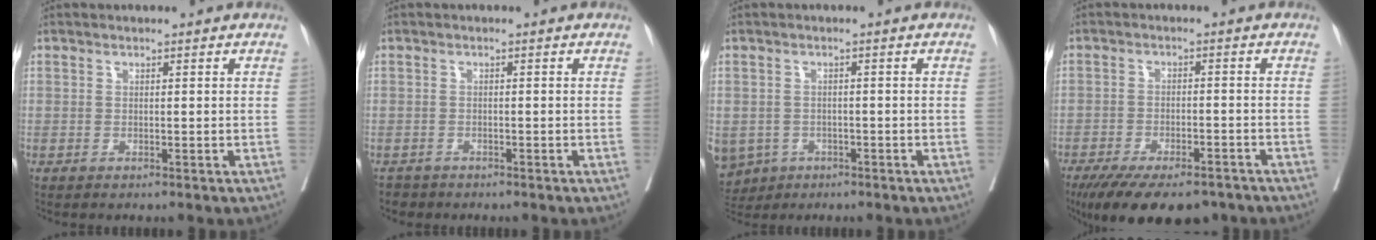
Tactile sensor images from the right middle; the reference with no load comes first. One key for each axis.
{"total": 2.2, "fx": -2.0, "fy": 1.0, "fz": 0.0, "tx": -0.007, "ty": -0.003, "tz": -0.034}
{"total": 10.5, "fx": -5.0, "fy": 8.6, "fz": 3.3, "tx": -0.111, "ty": -0.007, "tz": -0.067}
{"total": 15.9, "fx": -12.2, "fy": 5.6, "fz": 8.4, "tx": -0.159, "ty": -0.023, "tz": -0.174}